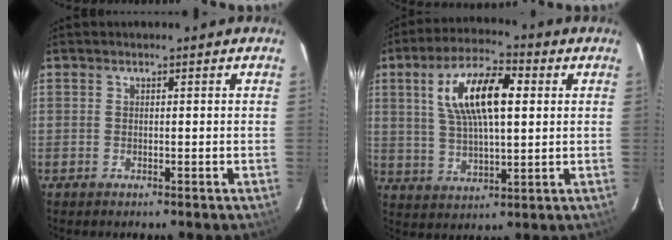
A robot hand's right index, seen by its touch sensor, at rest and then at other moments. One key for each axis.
{"total": 13.6, "fx": 3.7, "fy": 5.1, "fz": 12.0, "tx": -0.226, "ty": 0.018, "tz": 0.068}